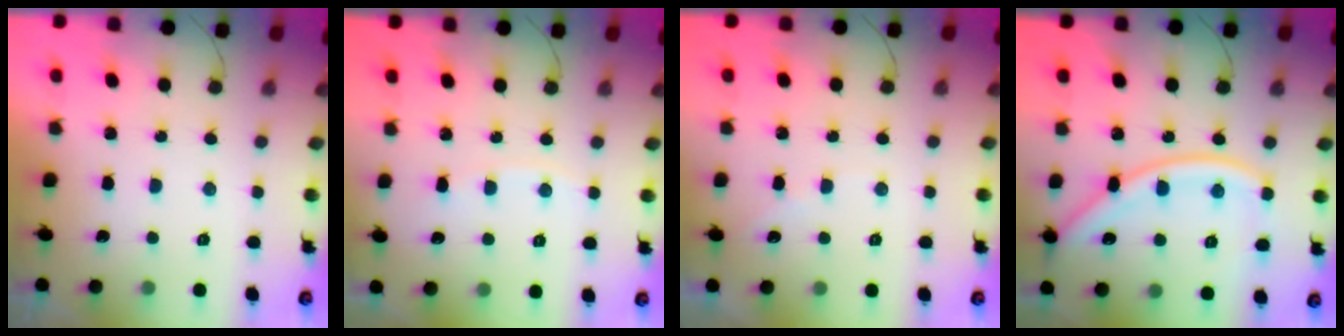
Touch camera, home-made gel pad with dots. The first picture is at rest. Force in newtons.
{"total": 3.4, "press": 3.4, "slide": 0.4}
{"total": 2.8, "press": 2.8, "slide": 0.5}
{"total": 13.5, "press": 13.4, "slide": 1.8}